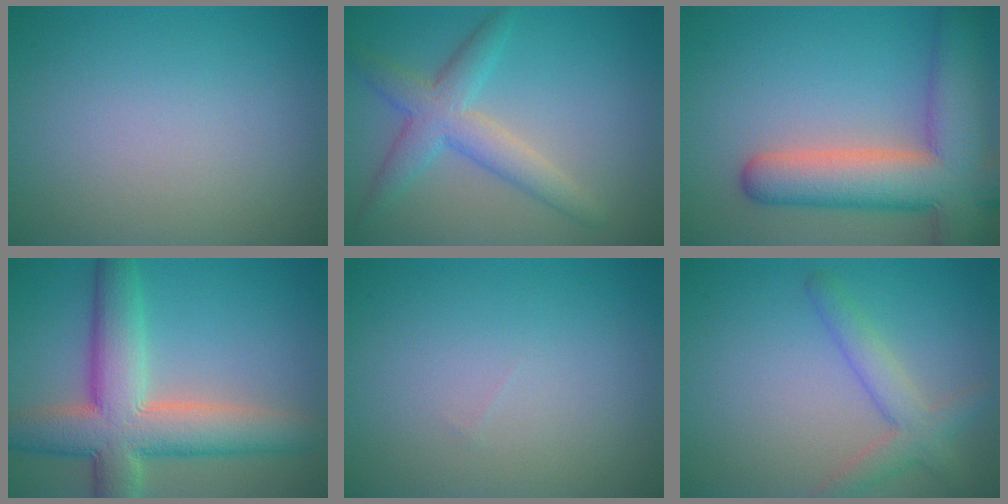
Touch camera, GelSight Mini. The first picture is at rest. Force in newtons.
{"total": 4.3, "press": 4.3, "slide": 0.1}
{"total": 10.9, "press": 10.8, "slide": 0.7}
{"total": 9.3, "press": 9.3, "slide": 0.7}
{"total": 0.0}
{"total": 3.2, "press": 3.2, "slide": 0.2}